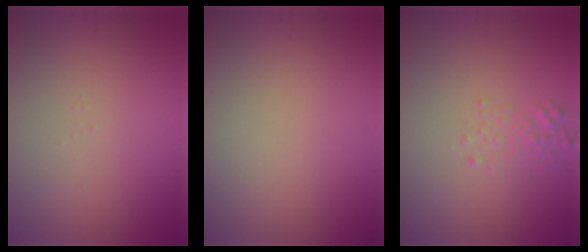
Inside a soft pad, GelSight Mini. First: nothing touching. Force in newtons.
{"total": 0.0}
{"total": 1.4, "press": 1.4, "slide": 0.1}